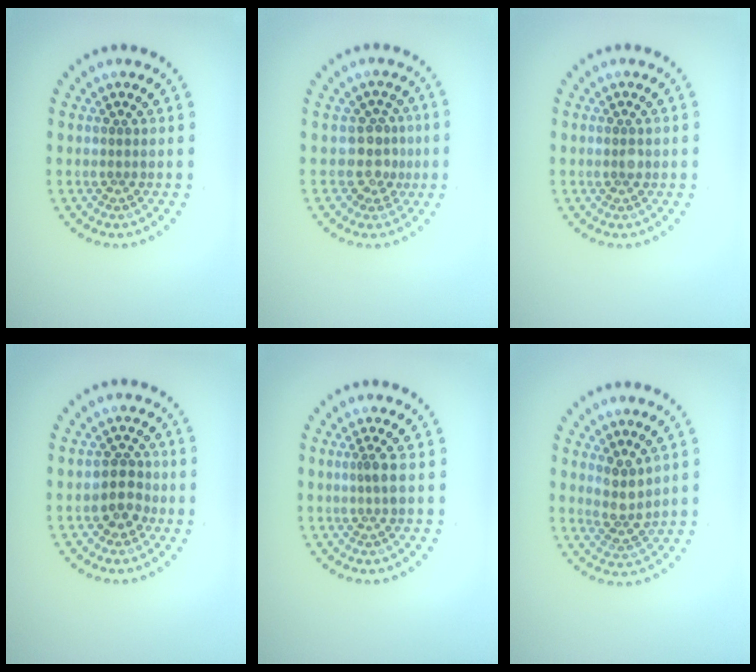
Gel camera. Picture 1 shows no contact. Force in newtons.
{"total": 2.5, "press": 2.0, "slide": 1.5}
{"total": 0.9, "press": 0.9, "slide": 0.0}
{"total": 2.6, "press": 2.4, "slide": 1.0}
{"total": 1.4, "press": 1.2, "slide": 0.9}
{"total": 2.4, "press": 2.0, "slide": 1.4}